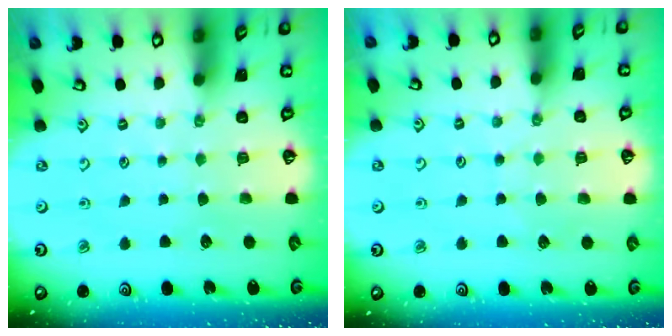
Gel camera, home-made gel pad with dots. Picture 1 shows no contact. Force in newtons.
{"total": 3.8, "press": 3.7, "slide": 0.5}